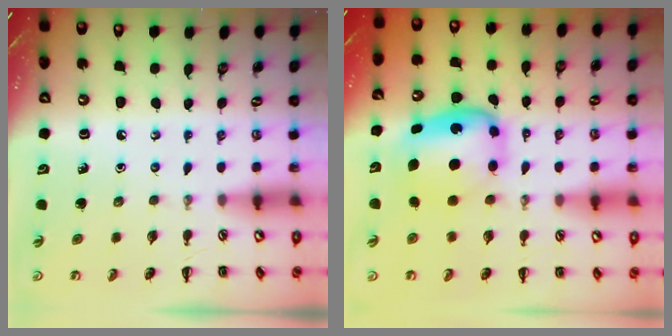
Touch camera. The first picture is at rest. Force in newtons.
{"total": 6.9, "press": 6.8, "slide": 1.4}